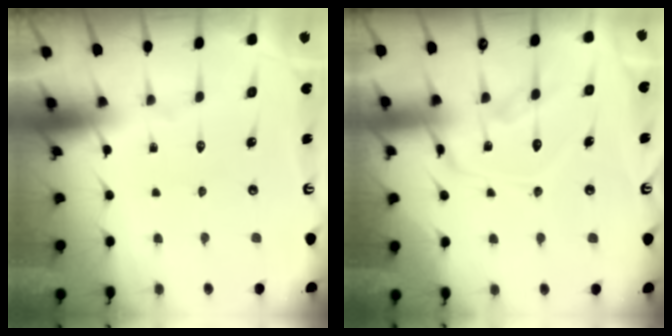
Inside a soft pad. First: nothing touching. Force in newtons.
{"total": 14.5, "press": 14.4, "slide": 1.4}